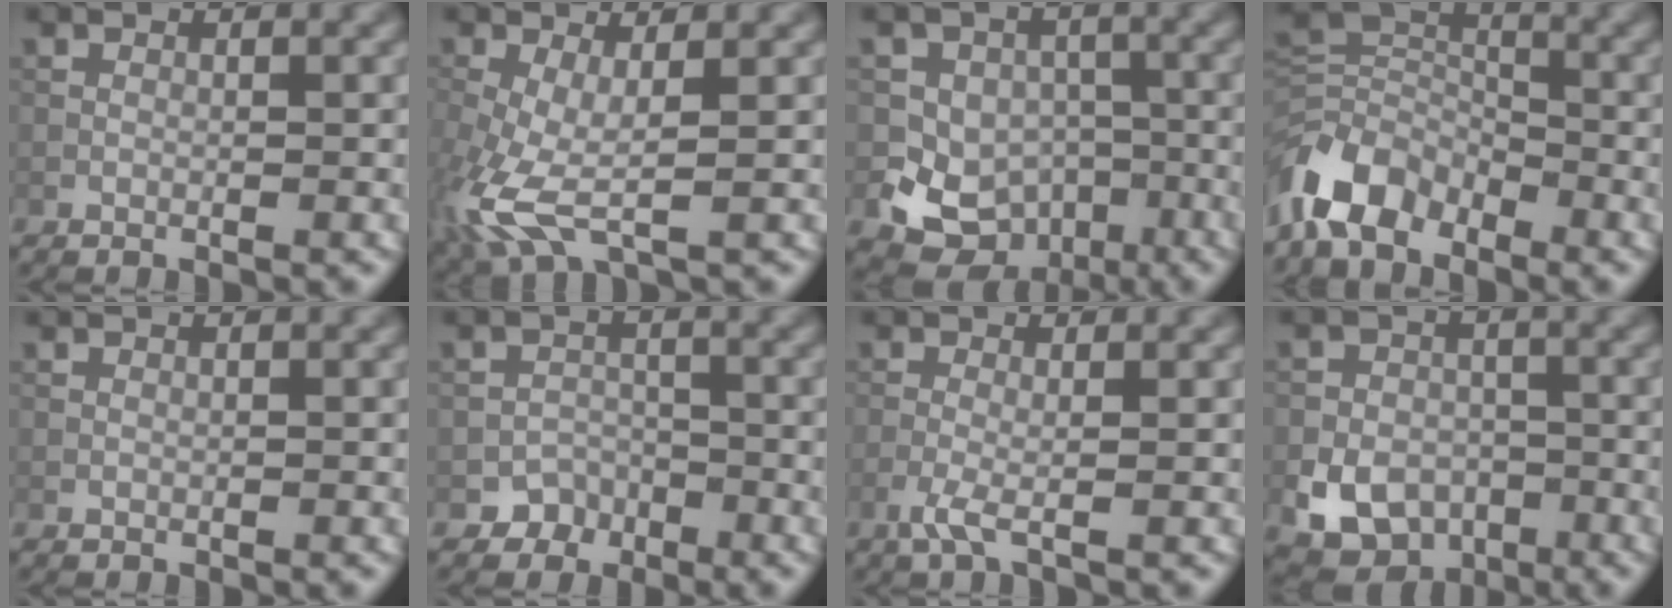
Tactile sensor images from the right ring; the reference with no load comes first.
{"total": 6.3, "force": [-1.2, 2.3, 5.7], "torque": [-0.159, -0.010, -0.032]}
{"total": 8.3, "force": [-3.2, 7.1, 2.7], "torque": [-0.029, -0.006, -0.067]}
{"total": 6.6, "force": [-4.4, 3.9, 3.1], "torque": [-0.060, -0.002, -0.097]}
{"total": 0.0}
{"total": 2.6, "force": [-1.8, 1.9, -0.2], "torque": [0.022, 0.005, -0.023]}
{"total": 1.8, "force": [-0.7, 0.3, 1.6], "torque": [-0.040, 0.000, -0.019]}
{"total": 6.6, "force": [-2.9, 5.2, 2.9], "torque": [-0.040, -0.009, -0.060]}